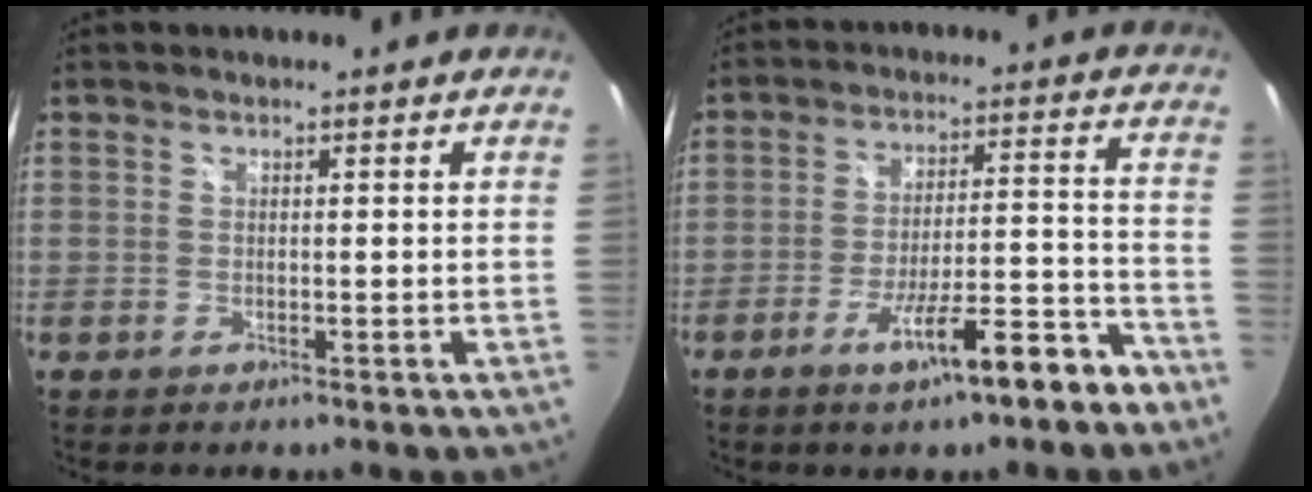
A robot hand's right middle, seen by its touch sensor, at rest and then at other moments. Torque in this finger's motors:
{"motor_torque": [1.10, -1.04, 0.21, 0.14]}